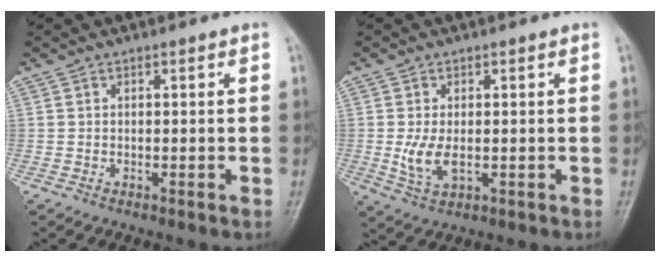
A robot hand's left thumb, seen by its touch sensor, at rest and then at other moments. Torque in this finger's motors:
{"motor_torque": [0.19, 0.24, 0.66, 0.14, 0.20]}